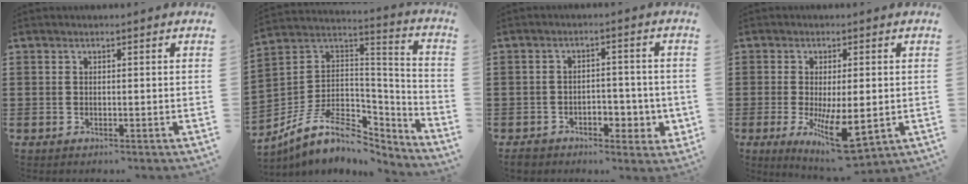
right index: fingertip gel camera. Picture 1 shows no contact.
{"total": 10.6, "force": [-6.3, 5.8, 6.3], "torque": [-0.137, 0.002, -0.116]}
{"total": 4.5, "force": [-2.0, 3.1, 2.5], "torque": [-0.045, 0.011, -0.039]}
{"total": 8.8, "force": [-1.8, 3.0, 8.1], "torque": [-0.138, -0.014, -0.026]}